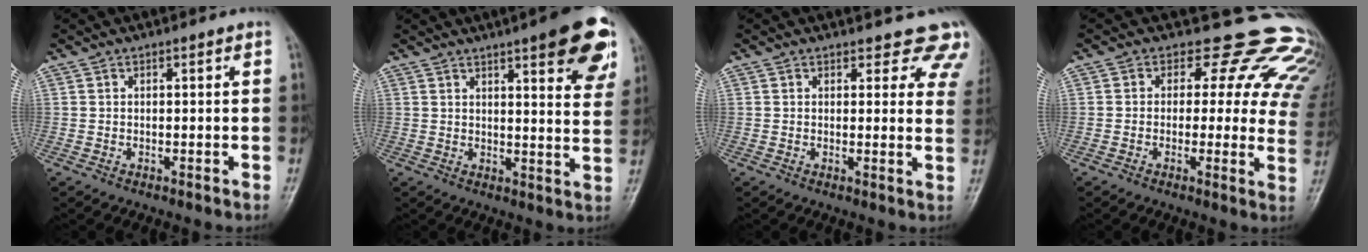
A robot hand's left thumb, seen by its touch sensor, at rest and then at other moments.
{"total": 14.2, "force": [7.9, 3.6, 11.2], "torque": [-0.104, -0.034, 0.095]}
{"total": 8.3, "force": [7.2, 3.7, 1.7], "torque": [0.044, -0.033, 0.051]}
{"total": 17.7, "force": [11.4, 10.0, 9.1], "torque": [-0.049, -0.031, 0.097]}